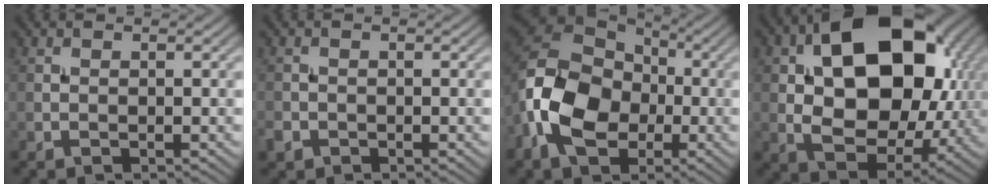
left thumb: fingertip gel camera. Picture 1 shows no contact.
{"total": 1.5, "force": [-0.9, 1.1, 0.4], "torque": [-0.012, -0.006, -0.021]}
{"total": 14.5, "force": [-3.6, 10.1, 9.8], "torque": [-0.230, -0.012, -0.084]}
{"total": 17.8, "force": [3.6, 11.7, 12.9], "torque": [-0.209, -0.002, 0.066]}